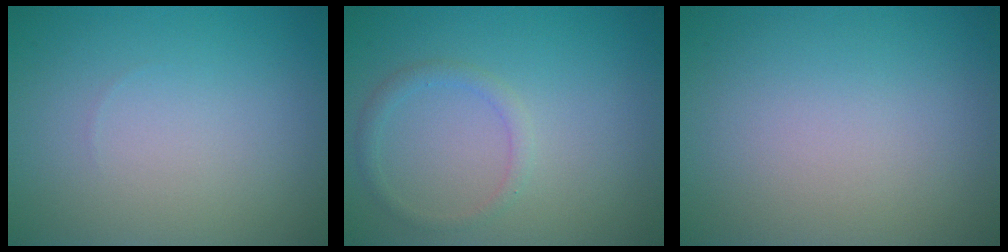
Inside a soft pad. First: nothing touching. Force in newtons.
{"total": 1.4, "press": 1.4, "slide": 0.1}
{"total": 0.0}